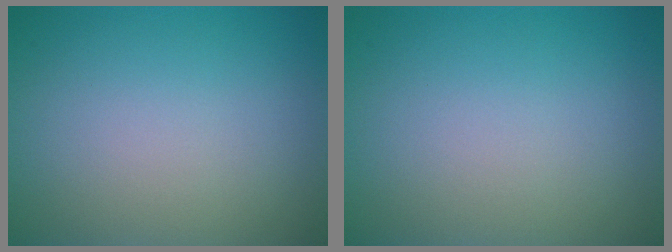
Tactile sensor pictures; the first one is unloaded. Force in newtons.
{"total": 0.0}